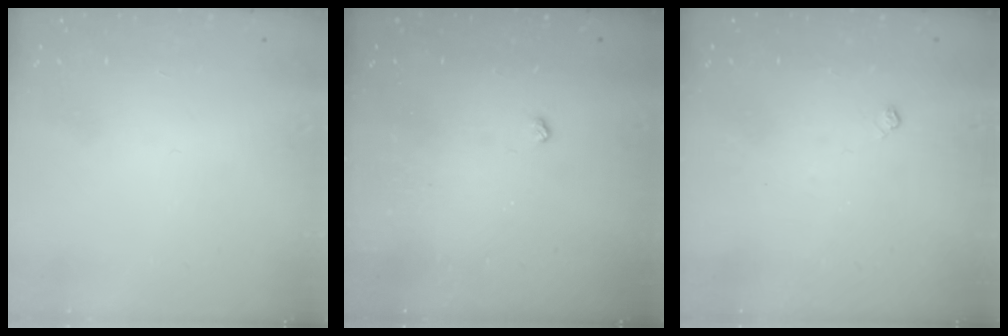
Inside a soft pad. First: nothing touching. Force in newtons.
{"total": 2.5, "press": 2.4, "slide": 0.5}
{"total": 3.2, "press": 3.1, "slide": 0.5}